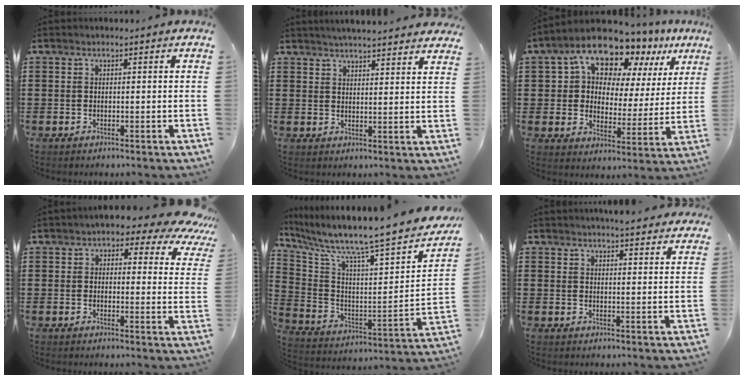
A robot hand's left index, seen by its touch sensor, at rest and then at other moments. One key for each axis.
{"total": 3.9, "fx": 3.9, "fy": -0.2, "fz": 0.5, "tx": -0.020, "ty": -0.015, "tz": 0.070}
{"total": 11.3, "fx": 9.0, "fy": 5.0, "fz": 4.5, "tx": -0.108, "ty": -0.057, "tz": 0.156}
{"total": 4.7, "fx": 3.6, "fy": 1.9, "fz": 2.4, "tx": -0.041, "ty": -0.022, "tz": 0.055}
{"total": 8.6, "fx": 7.3, "fy": -0.2, "fz": 4.5, "tx": -0.097, "ty": -0.079, "tz": 0.102}
{"total": 3.6, "fx": 3.6, "fy": -0.1, "fz": 0.5, "tx": -0.019, "ty": -0.011, "tz": 0.068}